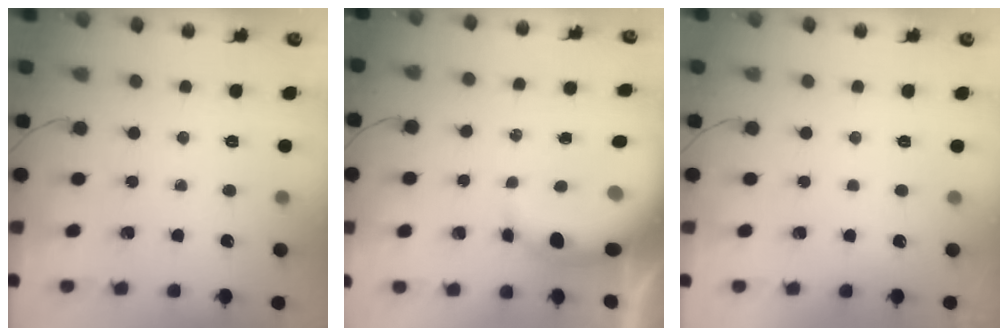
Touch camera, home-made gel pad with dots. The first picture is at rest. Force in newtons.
{"total": 5.8, "press": 5.7, "slide": 1.3}
{"total": 3.0, "press": 3.0, "slide": 0.1}